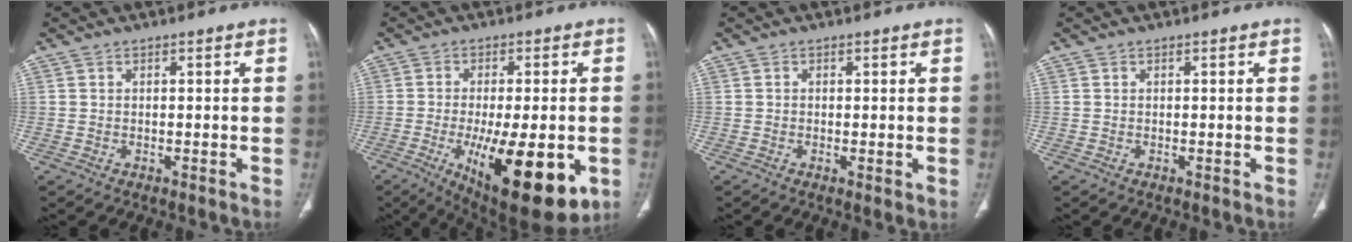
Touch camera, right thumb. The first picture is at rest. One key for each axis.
{"total": 20.6, "fx": -6.3, "fy": 7.5, "fz": 18.1, "tx": -0.247, "ty": -0.021, "tz": -0.073}
{"total": 1.3, "fx": -0.2, "fy": 0.4, "fz": 1.2, "tx": -0.023, "ty": -0.005, "tz": -0.004}
{"total": 0.0}